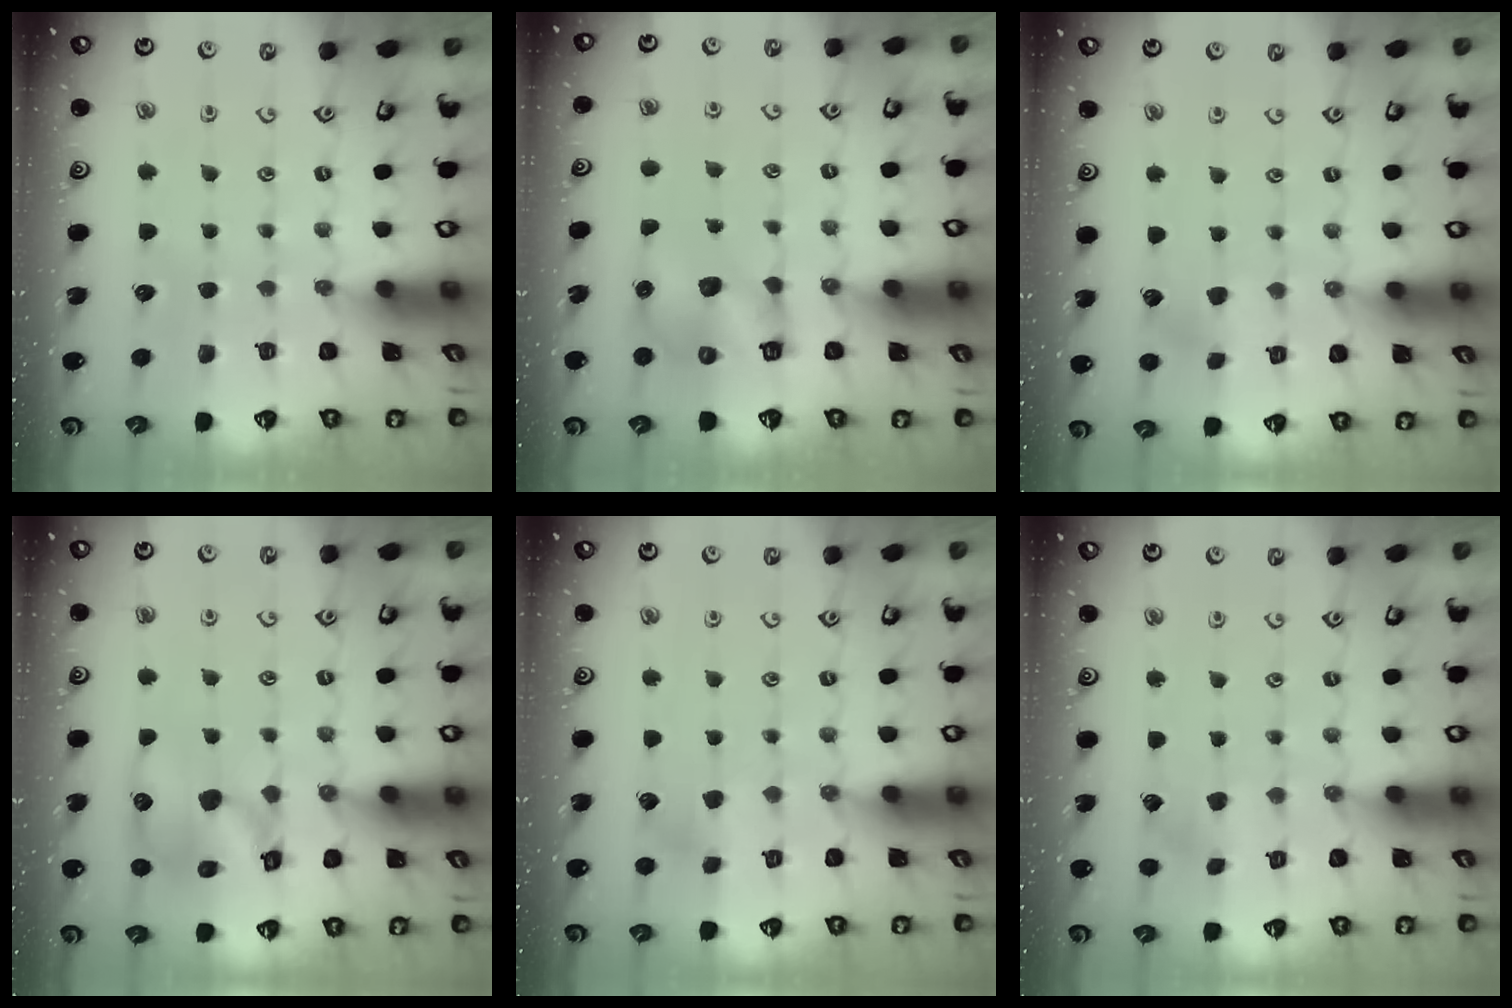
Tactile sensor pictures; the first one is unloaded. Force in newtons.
{"total": 6.4, "press": 6.3, "slide": 0.9}
{"total": 2.9, "press": 2.8, "slide": 0.2}
{"total": 11.2, "press": 11.1, "slide": 1.6}
{"total": 3.4, "press": 3.4, "slide": 0.3}
{"total": 2.7, "press": 2.7, "slide": 0.2}